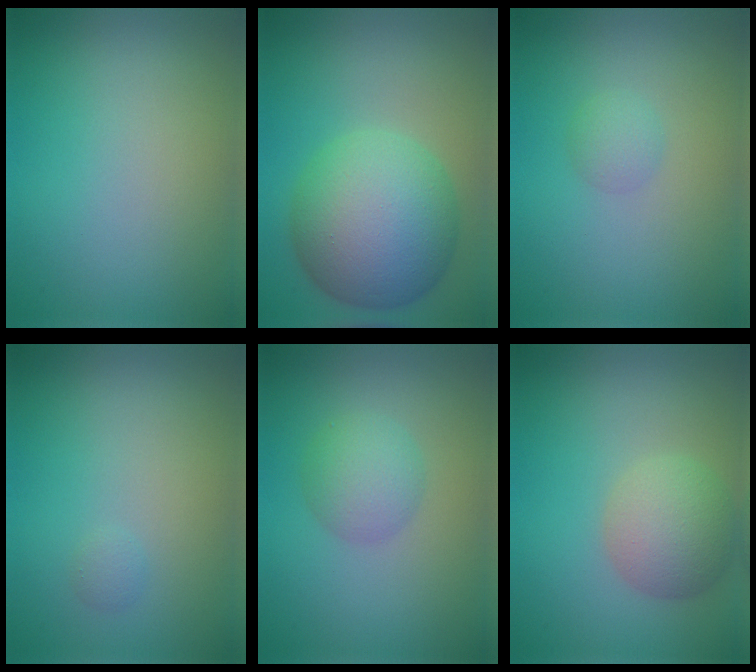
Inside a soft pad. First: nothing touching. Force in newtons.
{"total": 10.9, "press": 10.9, "slide": 0.2}
{"total": 1.3, "press": 1.3, "slide": 0.1}
{"total": 0.6, "press": 0.6, "slide": 0.0}
{"total": 3.2, "press": 3.2, "slide": 0.0}
{"total": 4.6, "press": 4.6, "slide": 0.2}